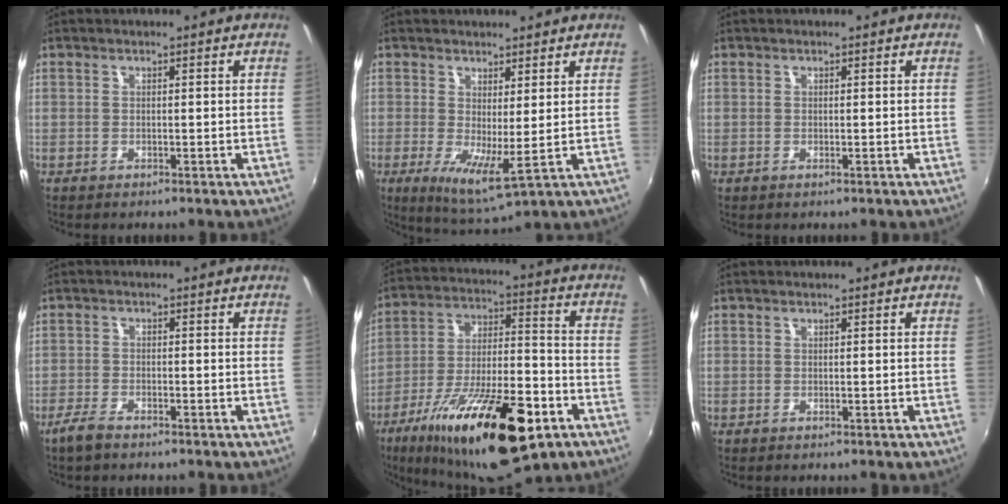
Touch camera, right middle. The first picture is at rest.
{"total": 6.5, "force": [1.0, 1.2, 6.3], "torque": [-0.106, -0.018, 0.020]}
{"total": 0.0}
{"total": 3.6, "force": [-2.8, 0.9, 2.1], "torque": [-0.061, -0.004, -0.056]}
{"total": 26.3, "force": [-14.6, 8.7, 20.1], "torque": [-0.349, -0.038, -0.226]}
{"total": 0.0}